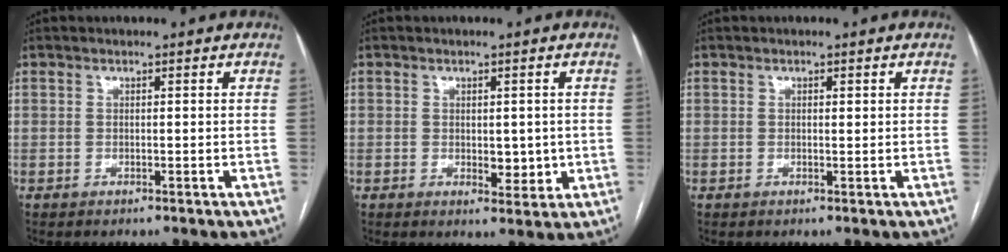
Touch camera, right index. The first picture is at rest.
{"total": 3.8, "force": [-0.1, 2.2, 3.1], "torque": [-0.036, -0.005, 0.007]}
{"total": 0.7, "force": [0.2, 0.2, 0.6], "torque": [-0.011, 0.000, 0.002]}